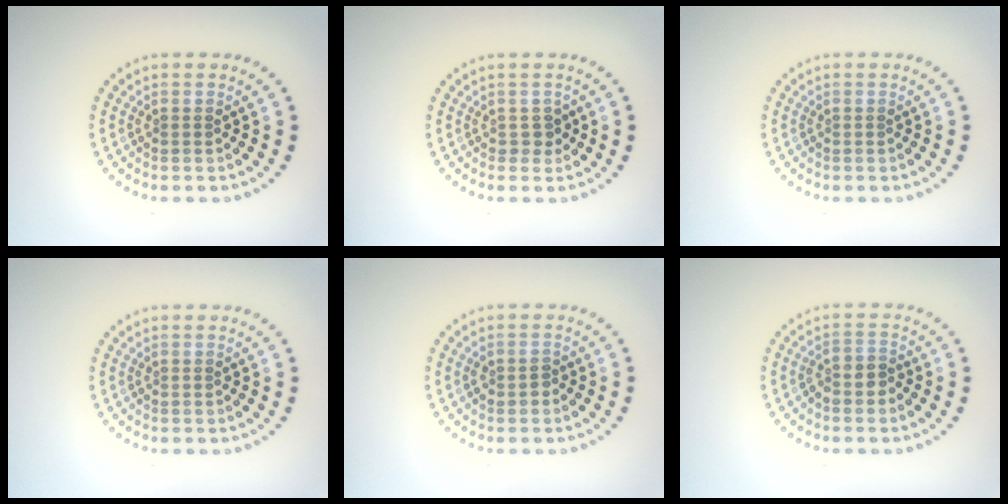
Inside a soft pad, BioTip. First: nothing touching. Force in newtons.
{"total": 1.1, "press": 0.9, "slide": 0.6}
{"total": 0.0}
{"total": 0.0}
{"total": 1.1, "press": 1.1, "slide": 0.2}
{"total": 2.2, "press": 1.9, "slide": 1.2}